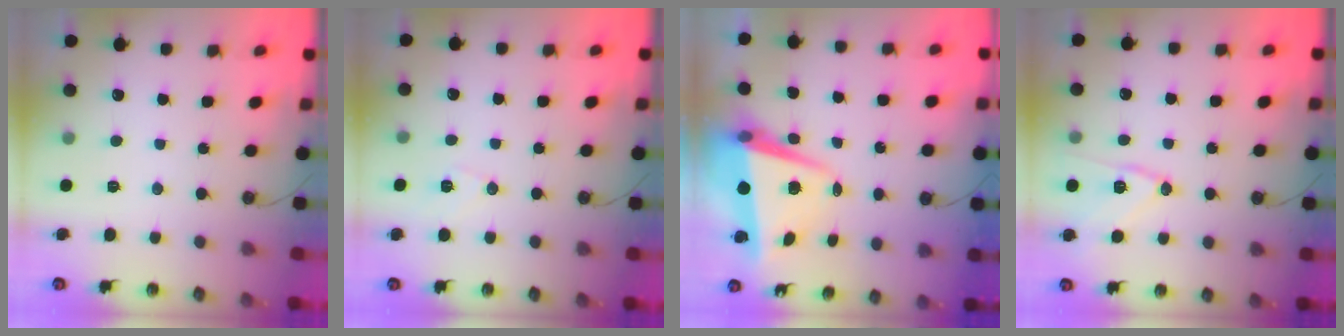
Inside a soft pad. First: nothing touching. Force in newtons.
{"total": 6.4, "press": 6.0, "slide": 2.2}
{"total": 8.9, "press": 8.7, "slide": 2.1}
{"total": 12.1, "press": 12.1, "slide": 0.3}